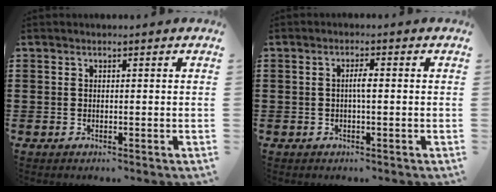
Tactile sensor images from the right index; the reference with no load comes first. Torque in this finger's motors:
{"motor_torque": [0.39, -0.32, 0.04, 0.02]}